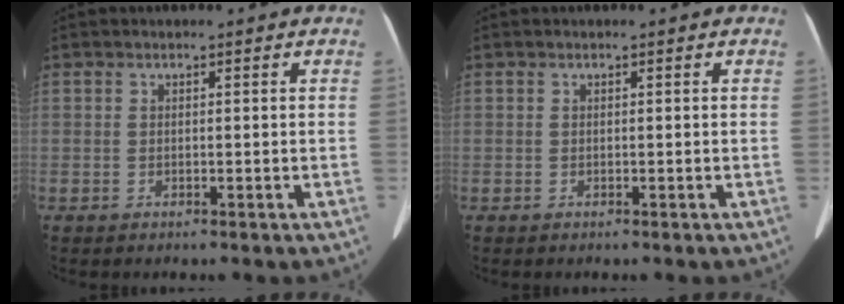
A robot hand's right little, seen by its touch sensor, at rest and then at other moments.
{"total": 0.0}